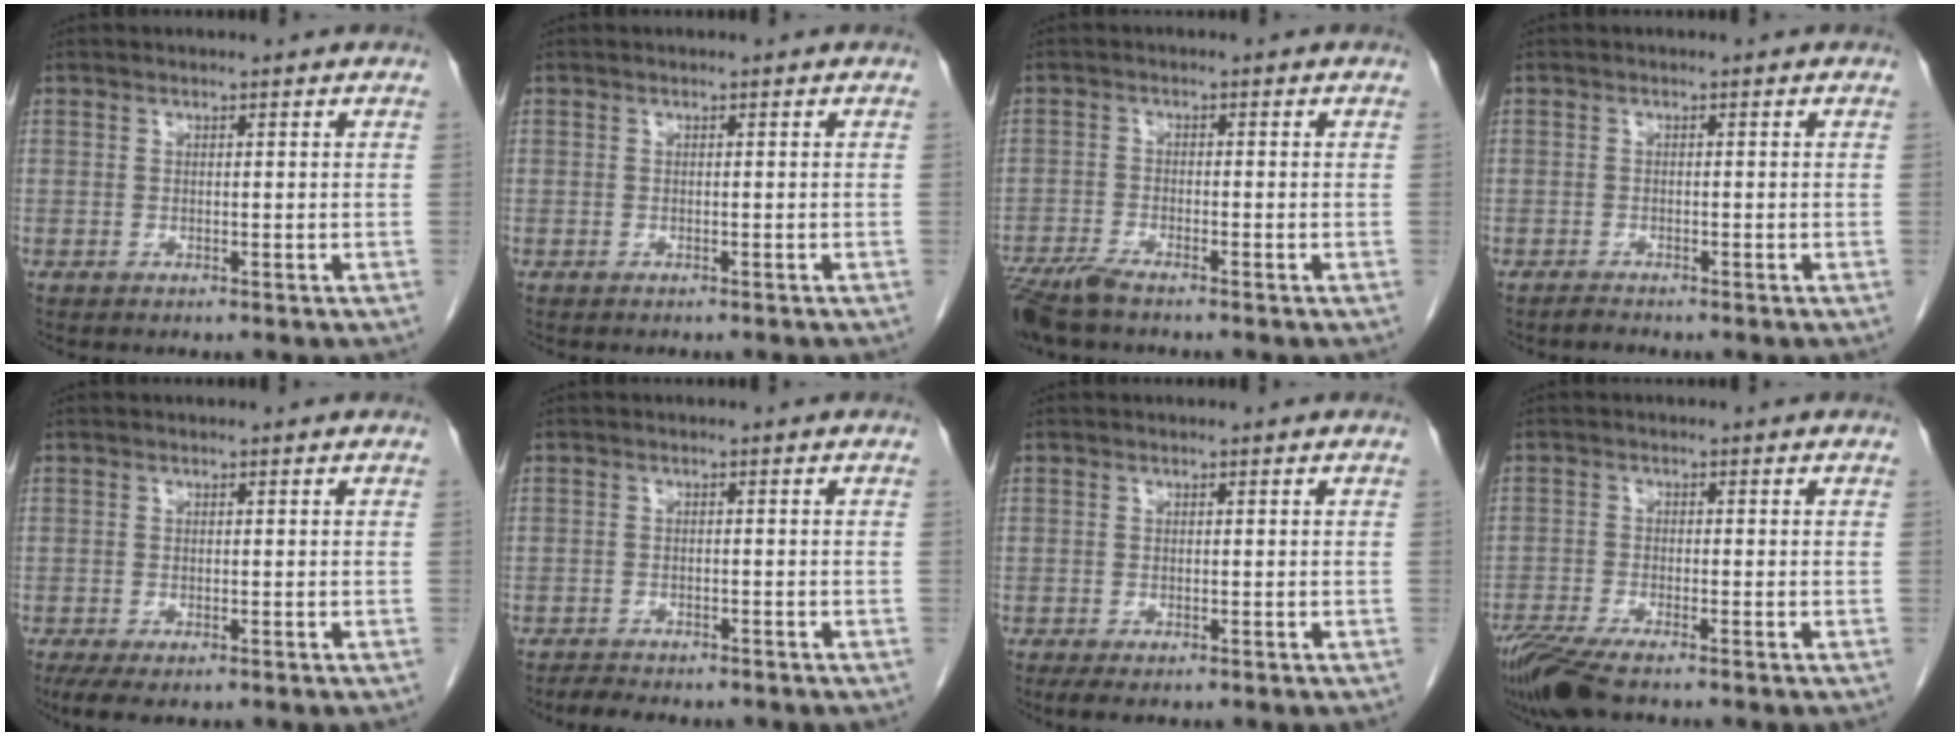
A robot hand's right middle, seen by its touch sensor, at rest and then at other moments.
{"total": 1.8, "force": [-1.7, 0.3, 0.6], "torque": [-0.012, -0.002, -0.020]}
{"total": 5.5, "force": [-4.5, 0.7, 3.0], "torque": [-0.060, -0.016, -0.087]}
{"total": 0.8, "force": [-0.8, 0.0, 0.0], "torque": [-0.005, -0.003, -0.015]}
{"total": 4.1, "force": [-2.6, 1.6, 2.7], "torque": [-0.047, -0.011, -0.040]}
{"total": 4.4, "force": [-3.8, 1.4, 1.7], "torque": [-0.032, -0.008, -0.054]}
{"total": 2.3, "force": [-1.5, 0.9, 1.5], "torque": [-0.025, -0.006, -0.019]}
{"total": 7.2, "force": [-5.5, 0.8, 4.5], "torque": [-0.086, -0.021, -0.102]}